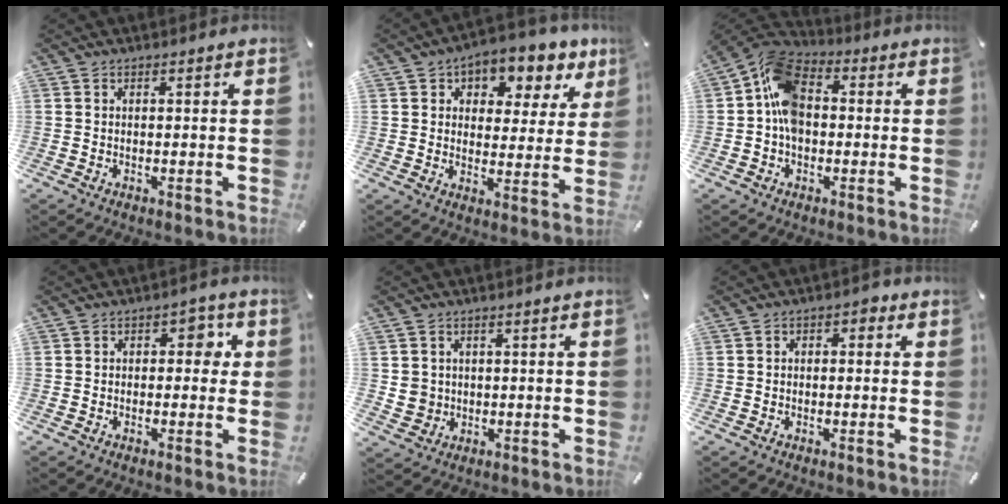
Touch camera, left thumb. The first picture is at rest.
{"total": 7.5, "force": [4.7, 5.4, 2.2], "torque": [-0.028, -0.038, 0.078]}
{"total": 11.6, "force": [-0.1, 8.4, 8.0], "torque": [-0.172, 0.017, 0.000]}
{"total": 3.9, "force": [0.1, 2.6, 2.8], "torque": [-0.027, 0.001, -0.012]}
{"total": 4.2, "force": [0.6, 4.2, 0.5], "torque": [-0.002, 0.002, 0.011]}
{"total": 1.9, "force": [-0.5, 1.4, 1.1], "torque": [-0.015, 0.009, -0.015]}